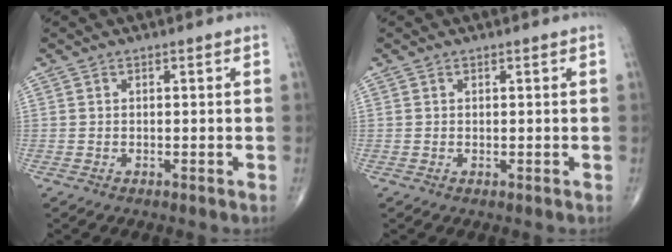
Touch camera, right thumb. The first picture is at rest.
{"total": 0.0}